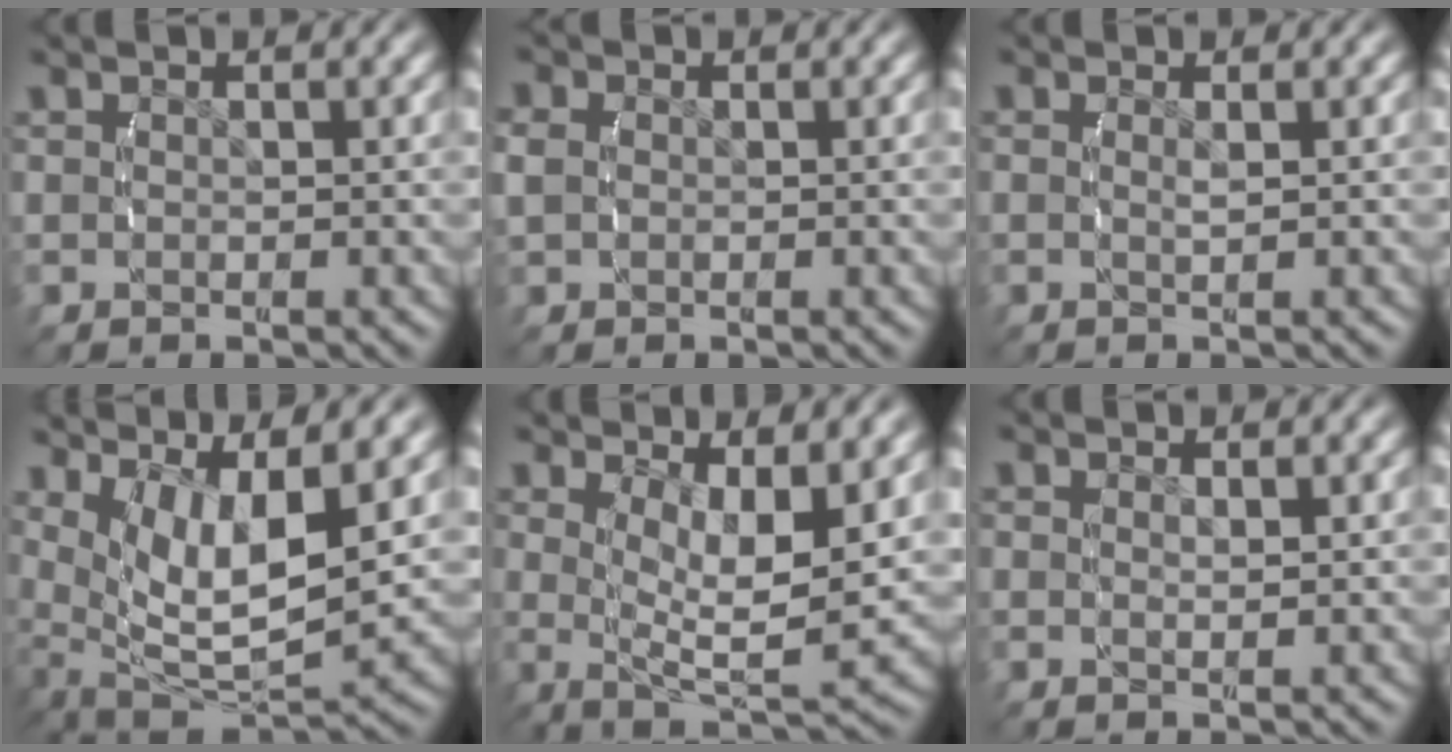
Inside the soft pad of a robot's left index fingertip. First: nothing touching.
{"total": 2.0, "force": [0.0, 1.9, 0.7], "torque": [-0.036, -0.004, 0.002]}
{"total": 0.6, "force": [0.1, -0.1, 0.5], "torque": [-0.015, -0.002, -0.004]}
{"total": 11.1, "force": [0.3, 7.7, 8.1], "torque": [-0.173, -0.046, 0.020]}
{"total": 7.1, "force": [0.2, 3.3, 6.3], "torque": [-0.106, -0.025, 0.002]}
{"total": 0.7, "force": [0.5, -0.2, 0.5], "torque": [-0.008, -0.003, 0.007]}